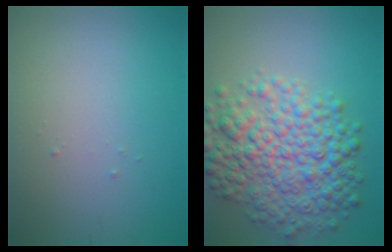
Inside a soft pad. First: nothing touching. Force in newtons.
{"total": 8.7, "press": 8.7, "slide": 0.1}